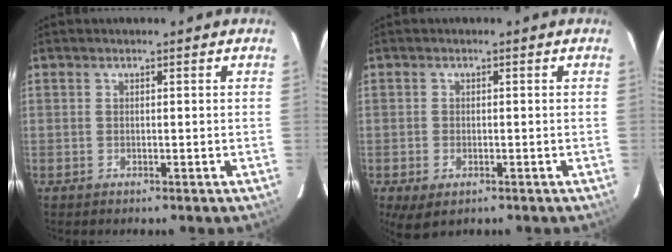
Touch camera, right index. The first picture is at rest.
{"total": 4.0, "force": [-1.9, 2.3, 2.6], "torque": [-0.056, -0.014, -0.031]}